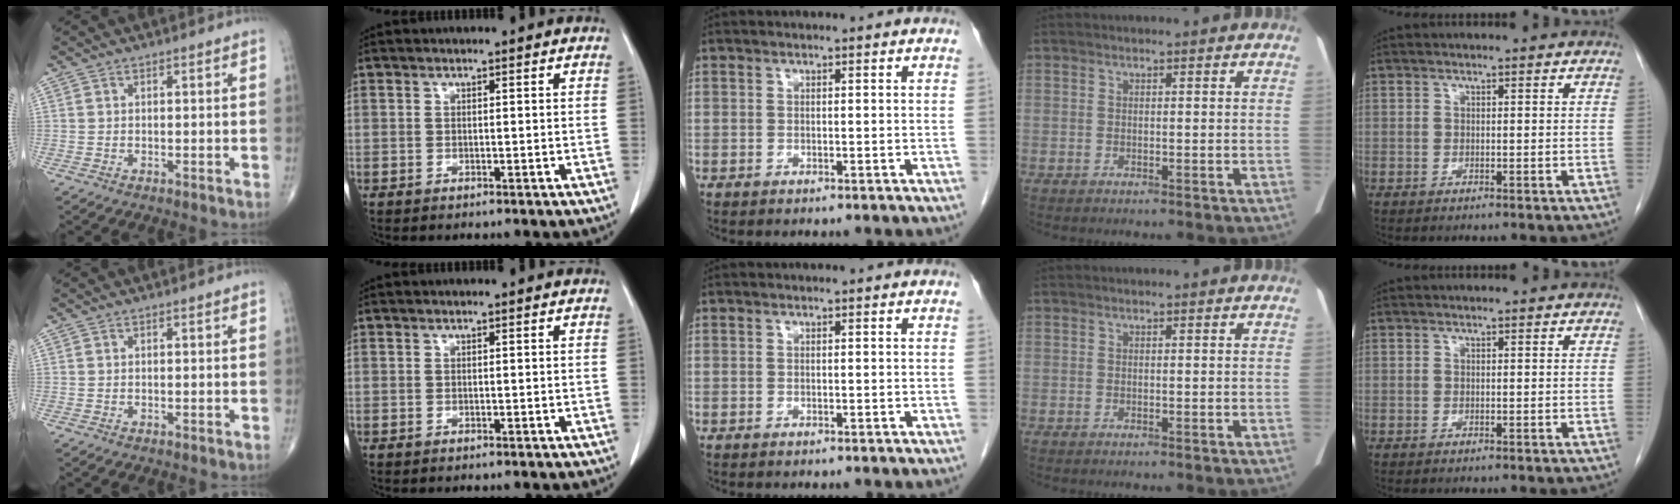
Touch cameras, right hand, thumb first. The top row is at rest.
{}